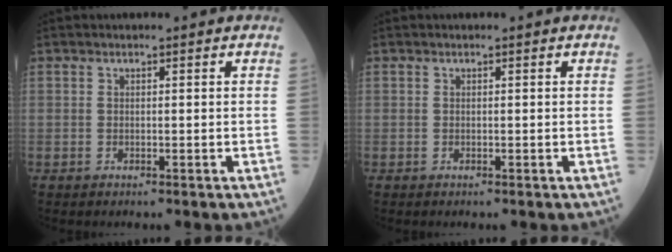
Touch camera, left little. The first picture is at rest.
{"total": 0.0}